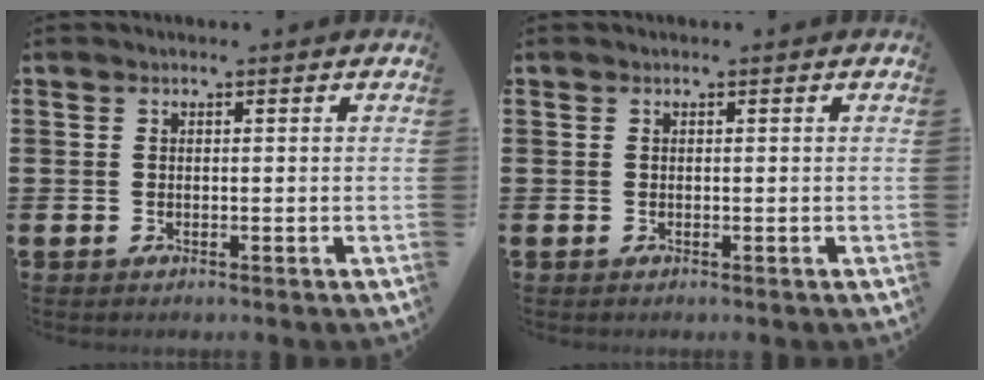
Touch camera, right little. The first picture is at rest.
{"total": 0.0}